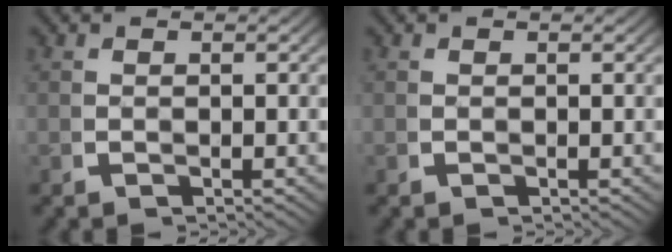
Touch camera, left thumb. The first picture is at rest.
{"total": 0.0}